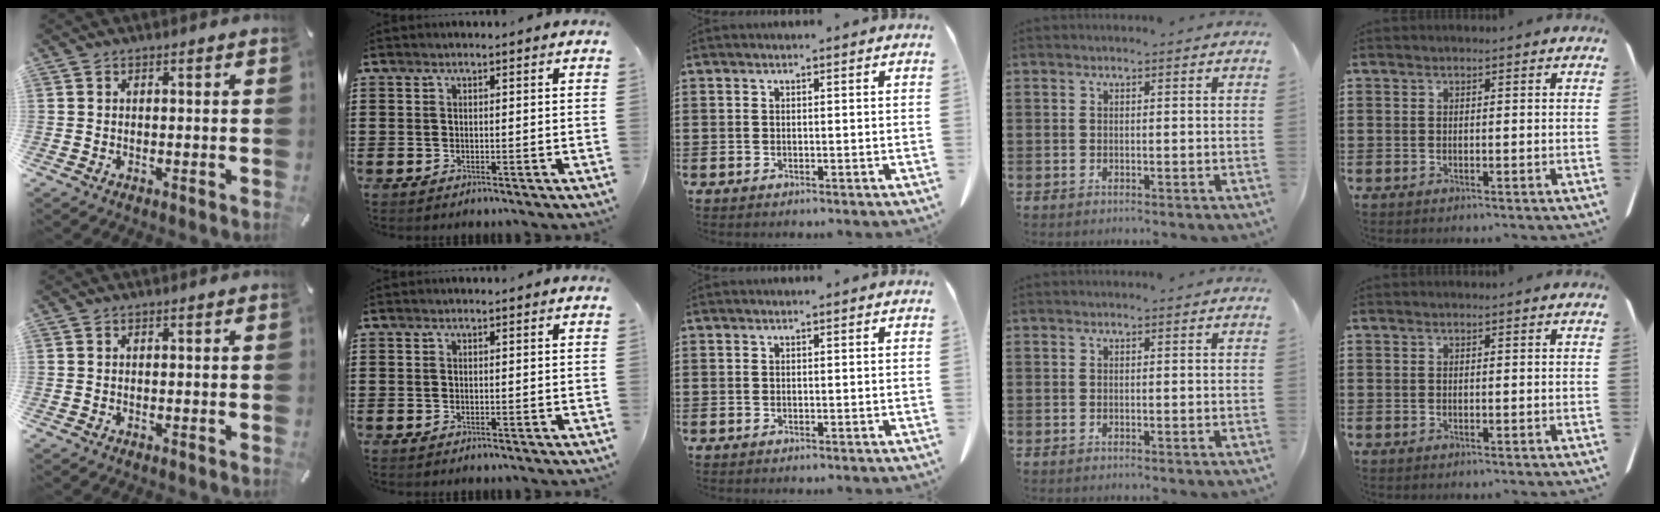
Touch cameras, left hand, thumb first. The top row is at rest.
{}